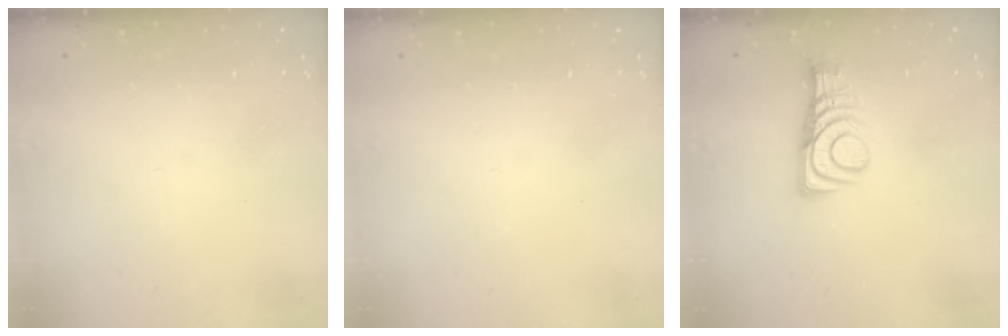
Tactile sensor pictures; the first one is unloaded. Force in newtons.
{"total": 1.5, "press": 1.5, "slide": 0.1}
{"total": 10.8, "press": 10.8, "slide": 0.4}